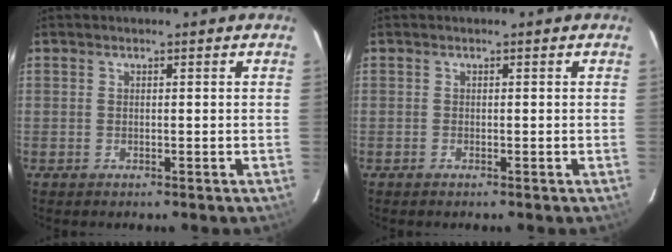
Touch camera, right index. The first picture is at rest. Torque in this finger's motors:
{"motor_torque": [0.01, 0.01, 0.00, 0.00]}